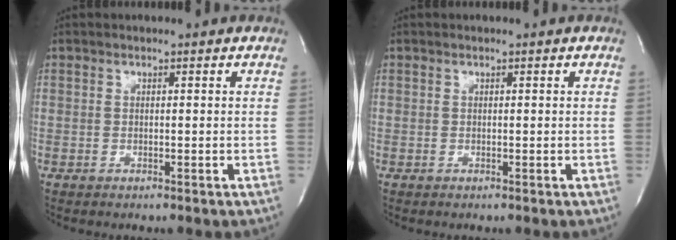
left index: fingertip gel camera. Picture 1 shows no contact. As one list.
[{"total": 0.0}]